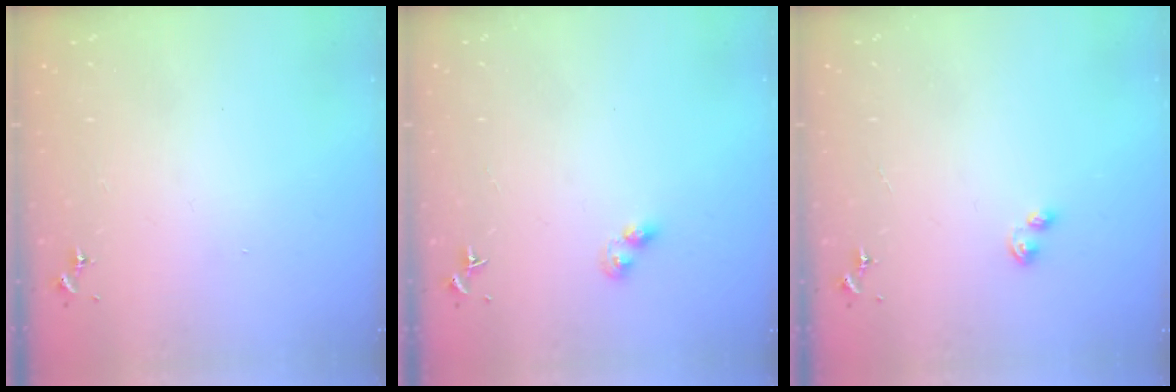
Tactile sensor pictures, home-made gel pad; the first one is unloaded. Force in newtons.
{"total": 3.2, "press": 3.2, "slide": 0.4}
{"total": 3.3, "press": 3.2, "slide": 0.5}